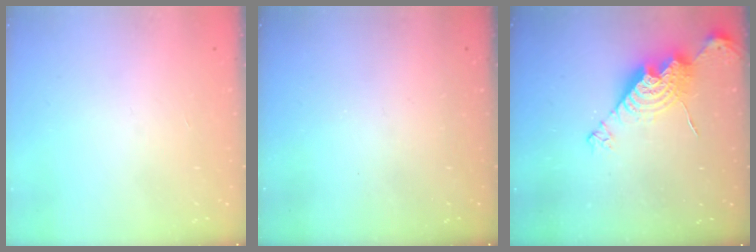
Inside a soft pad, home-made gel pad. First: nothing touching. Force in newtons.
{"total": 0.0}
{"total": 14.4, "press": 14.4, "slide": 1.3}